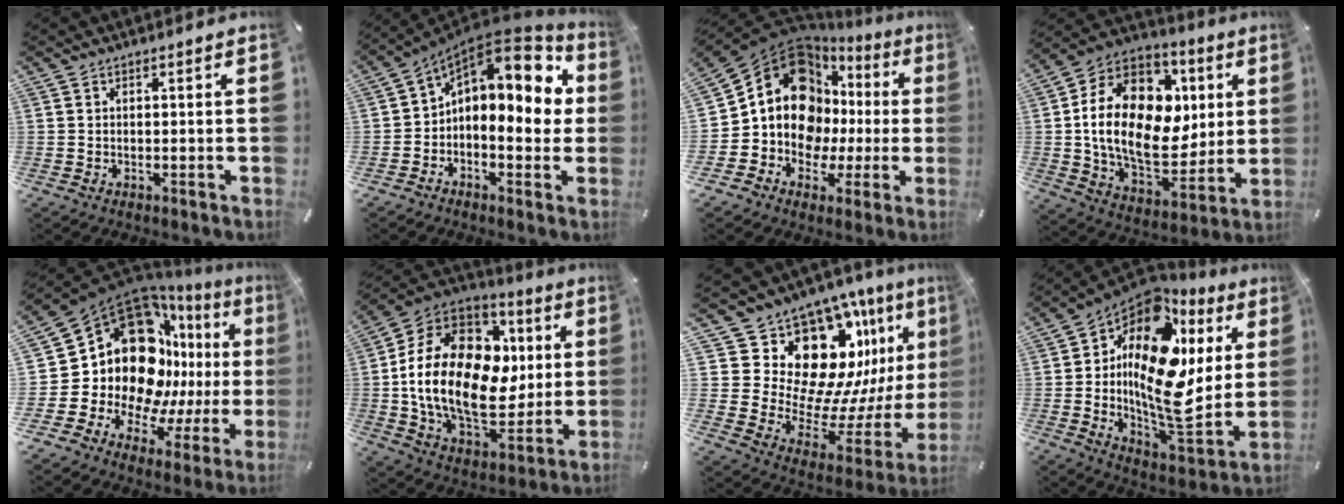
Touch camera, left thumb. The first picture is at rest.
{"total": 11.5, "force": [3.3, 7.1, 8.4], "torque": [-0.120, -0.033, 0.053]}
{"total": 16.4, "force": [3.6, 13.7, 8.3], "torque": [-0.165, -0.042, 0.070]}
{"total": 22.0, "force": [2.0, 15.9, 15.1], "torque": [-0.286, -0.015, 0.036]}
{"total": 21.3, "force": [5.9, 16.0, 12.8], "torque": [-0.225, -0.091, 0.132]}
{"total": 23.0, "force": [0.4, 15.8, 16.8], "torque": [-0.351, -0.015, 0.006]}
{"total": 18.8, "force": [12.9, 10.5, 8.9], "torque": [-0.115, -0.144, 0.238]}
{"total": 21.3, "force": [3.6, 11.6, 17.4], "torque": [-0.330, -0.063, 0.050]}